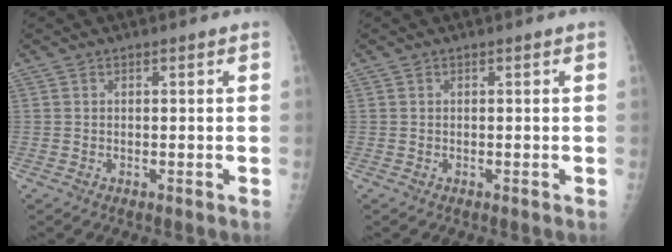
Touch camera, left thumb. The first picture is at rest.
{"total": 0.0}